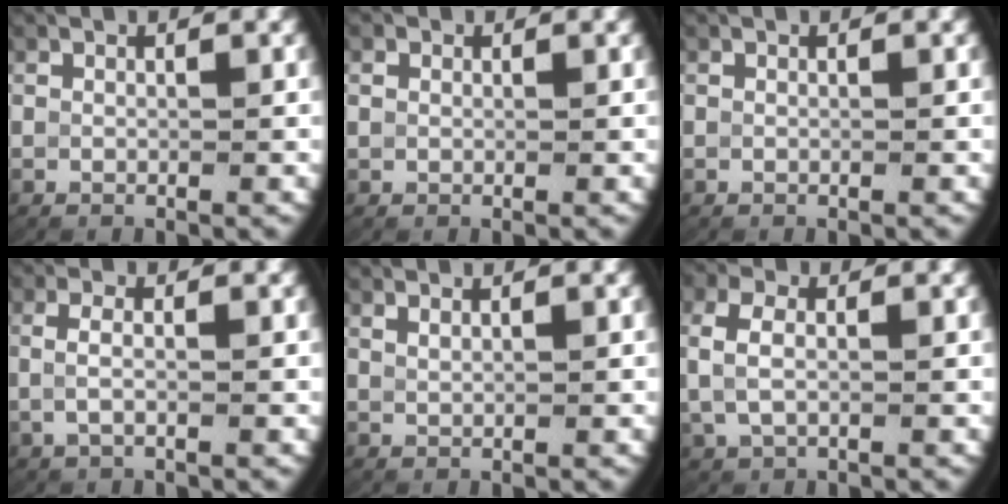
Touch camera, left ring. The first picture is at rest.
{"total": 0.7, "force": [0.4, 0.5, 0.3], "torque": [-0.008, -0.003, 0.012]}
{"total": 0.0}
{"total": 2.2, "force": [-0.1, 0.8, 2.0], "torque": [-0.054, -0.004, 0.000]}
{"total": 1.1, "force": [1.0, -0.3, 0.3], "torque": [-0.009, 0.001, 0.025]}
{"total": 3.6, "force": [0.8, 2.3, 2.7], "torque": [-0.076, 0.000, 0.017]}